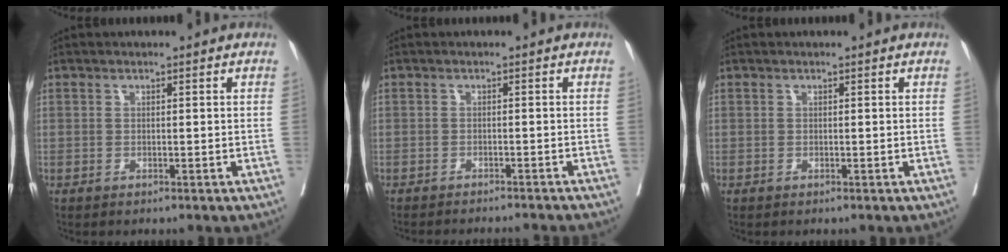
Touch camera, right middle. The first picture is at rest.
{"total": 9.0, "force": [-8.6, 0.4, 2.8], "torque": [-0.022, -0.010, -0.101]}
{"total": 0.0}